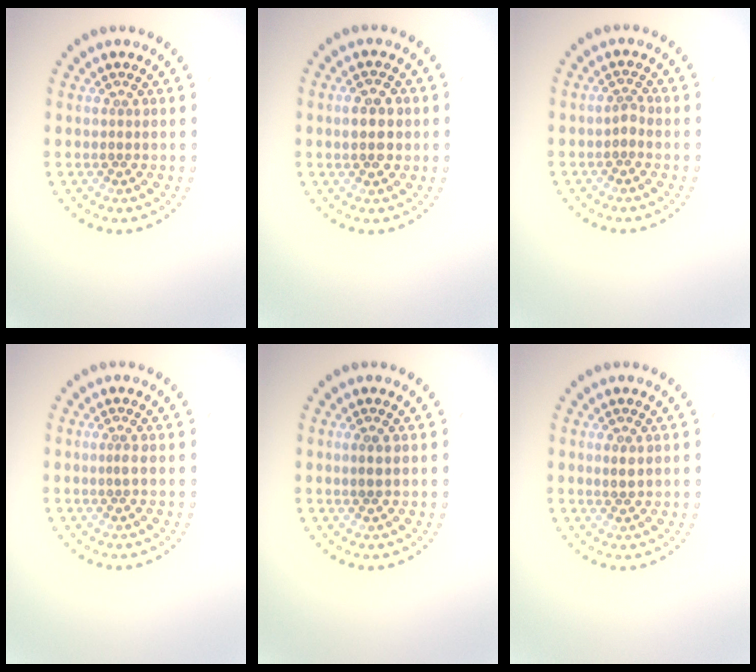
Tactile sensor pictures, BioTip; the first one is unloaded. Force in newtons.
{"total": 2.7, "press": 2.7, "slide": 0.1}
{"total": 0.9, "press": 0.6, "slide": 0.7}
{"total": 0.9, "press": 0.5, "slide": 0.7}
{"total": 0.9, "press": 0.9, "slide": 0.1}
{"total": 1.1, "press": 1.1, "slide": 0.4}